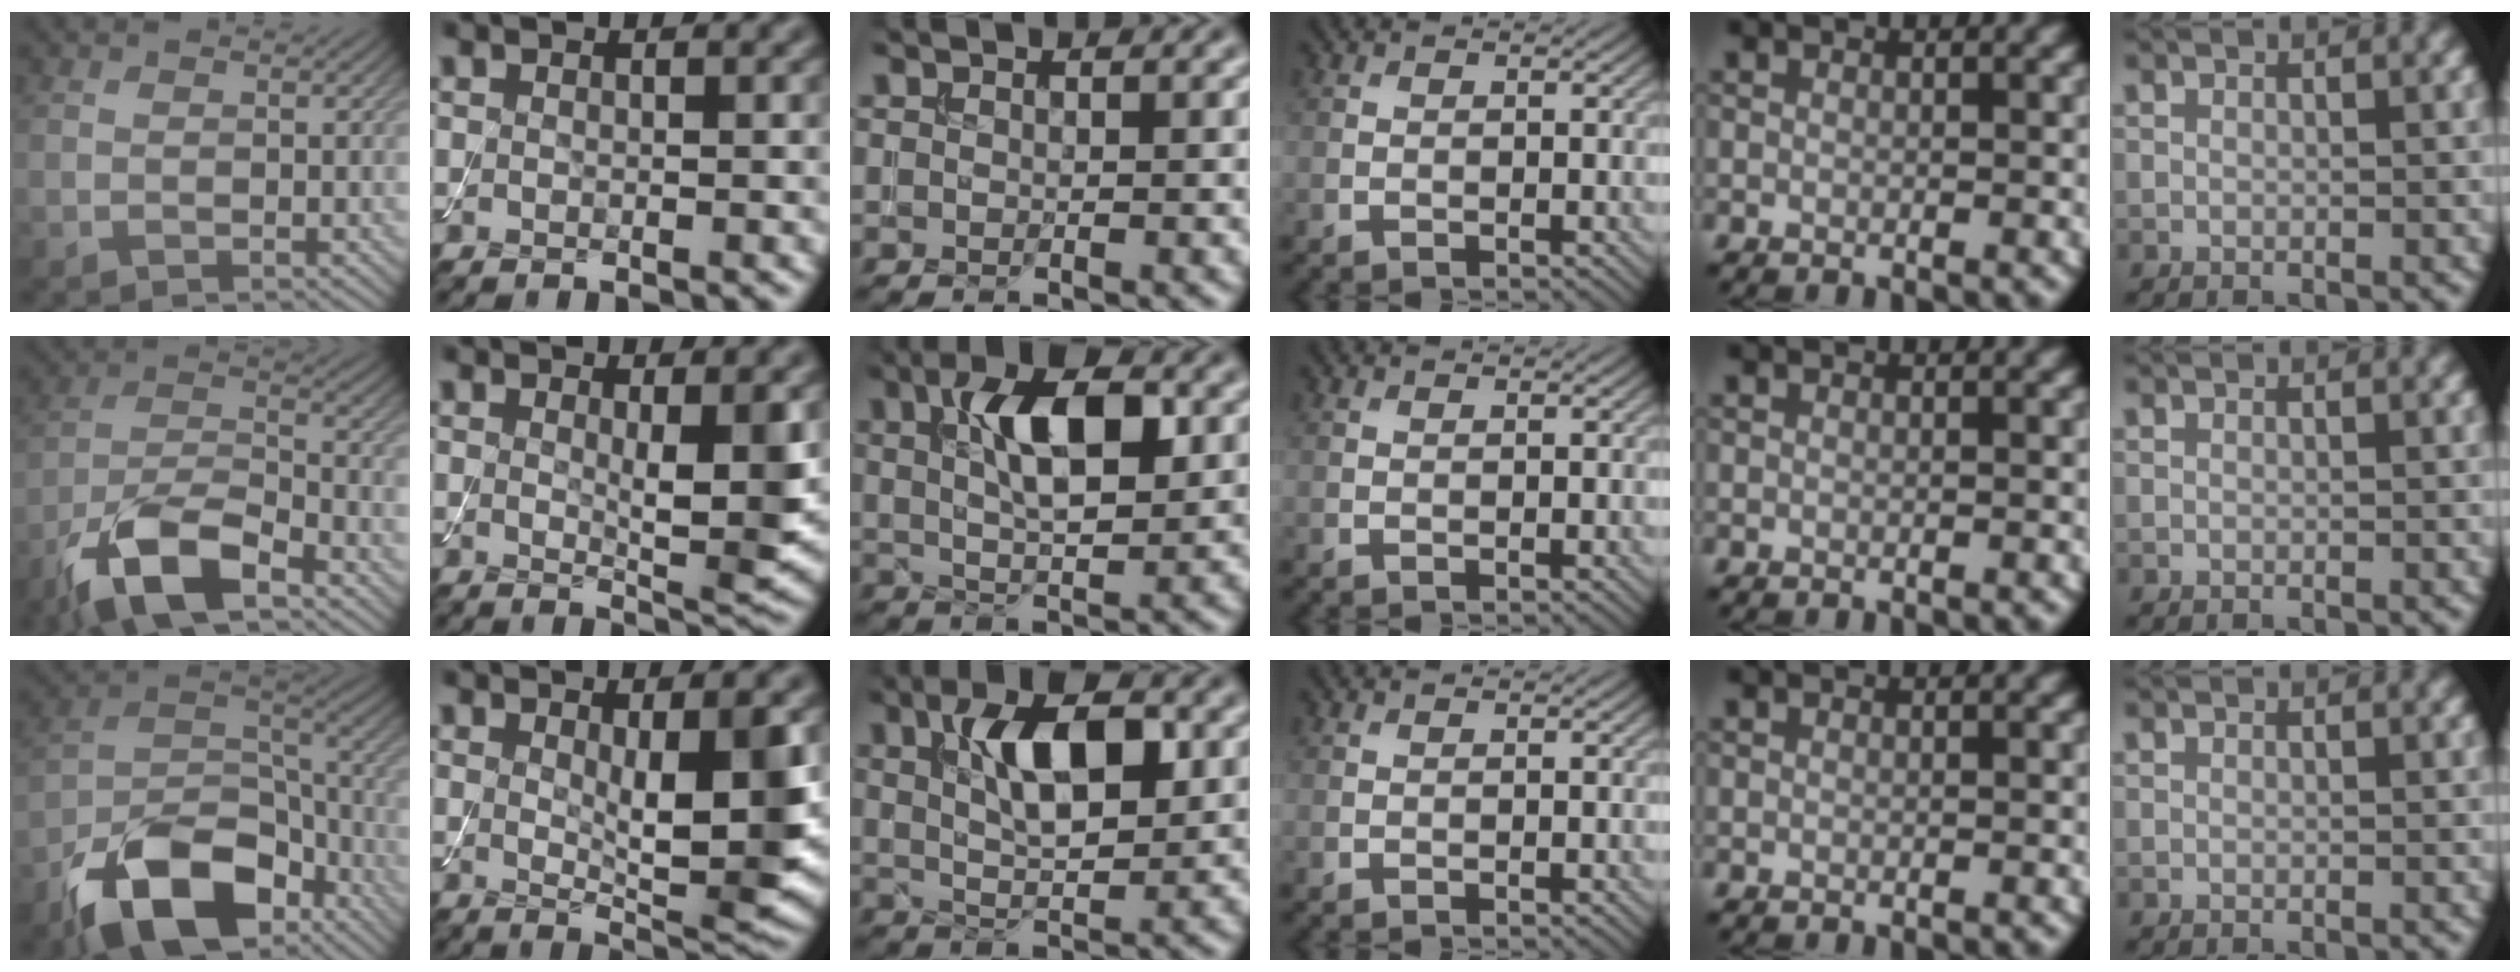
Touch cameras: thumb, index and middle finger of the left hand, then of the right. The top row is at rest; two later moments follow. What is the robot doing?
{"motion": "assemble", "object": "toy tower of hanoi"}